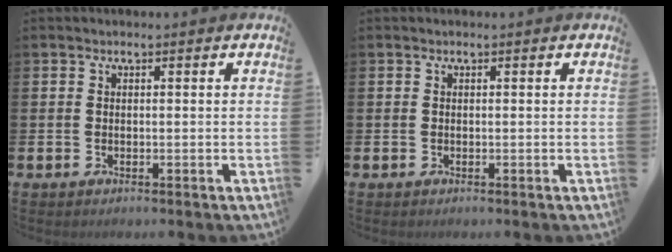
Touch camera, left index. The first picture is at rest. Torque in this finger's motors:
{"motor_torque": [0.00, 0.00, 0.00, 0.00]}